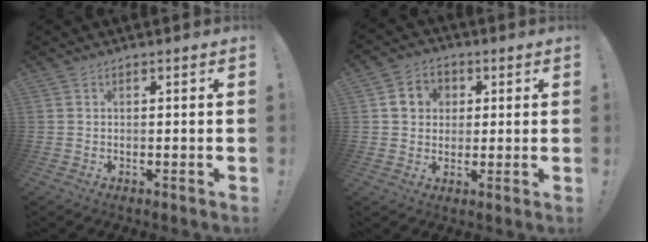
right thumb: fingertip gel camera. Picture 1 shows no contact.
{"total": 7.4, "force": [1.6, 6.7, 2.7], "torque": [-0.046, 0.006, 0.035]}